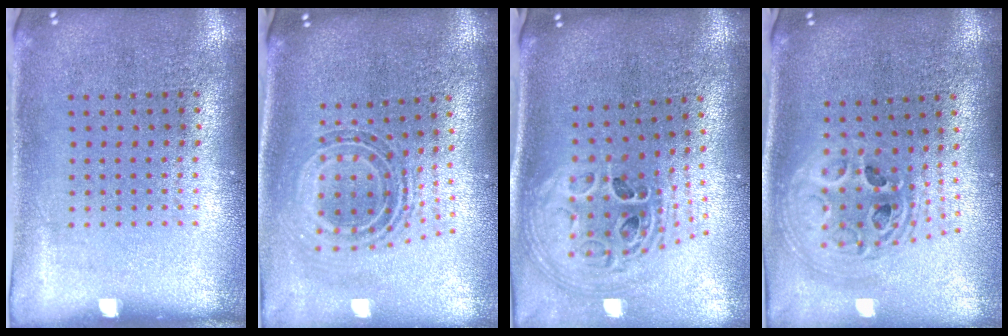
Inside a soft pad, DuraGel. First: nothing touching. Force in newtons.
{"total": 0.9, "press": 0.8, "slide": 0.5}
{"total": 2.0, "press": 1.6, "slide": 1.2}
{"total": 2.3, "press": 1.8, "slide": 1.5}